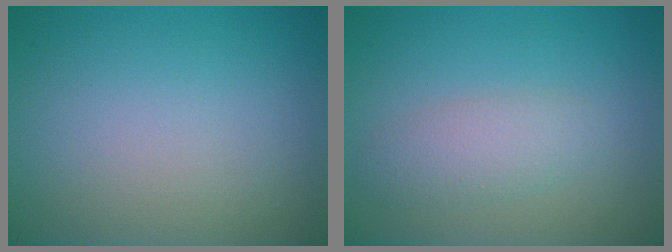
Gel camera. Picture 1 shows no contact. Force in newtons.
{"total": 2.5, "press": 2.5, "slide": 0.1}